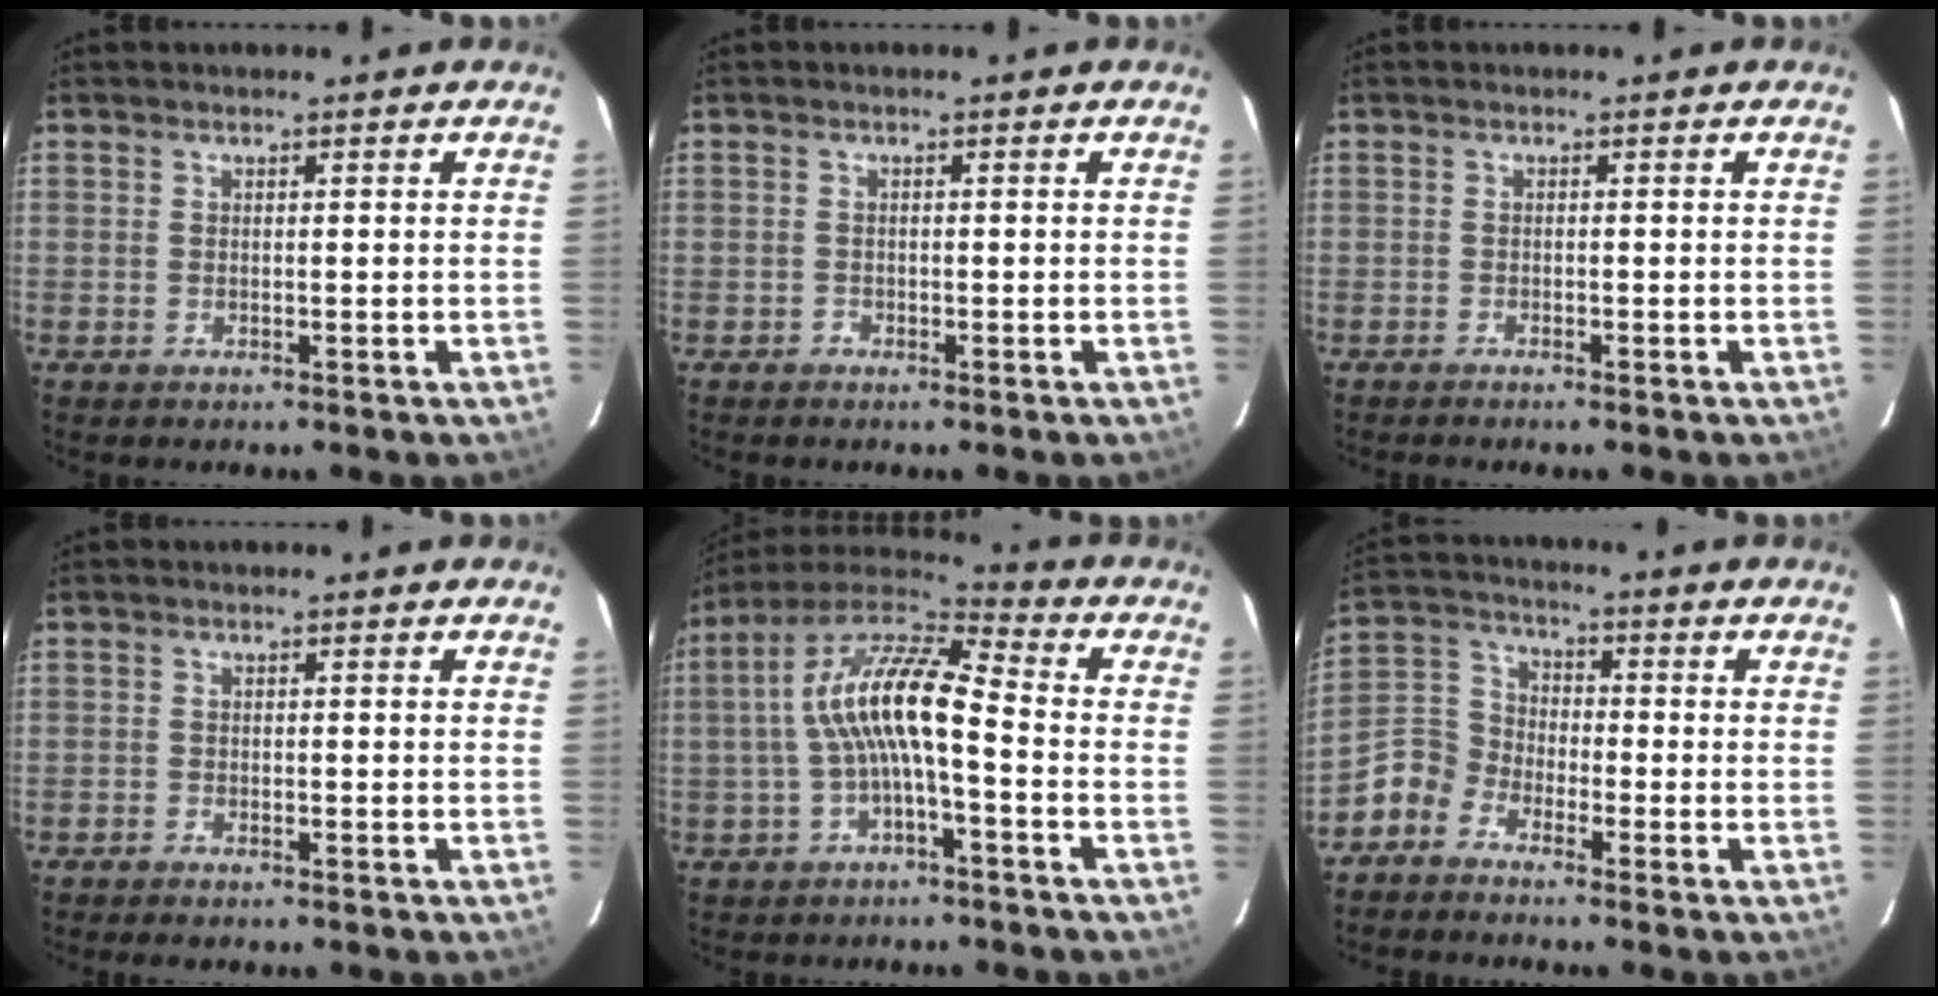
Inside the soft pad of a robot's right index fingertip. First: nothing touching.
{"total": 0.8, "force": [-0.7, 0.4, -0.1], "torque": [0.003, 0.004, -0.015]}
{"total": 1.1, "force": [-1.0, 0.0, 0.4], "torque": [-0.012, -0.003, -0.020]}
{"total": 2.1, "force": [-1.9, 0.4, 0.7], "torque": [-0.024, -0.007, -0.036]}
{"total": 12.3, "force": [-1.6, 3.1, 11.8], "torque": [-0.231, 0.019, -0.034]}
{"total": 6.2, "force": [-4.3, 4.2, 1.3], "torque": [-0.032, 0.026, -0.109]}